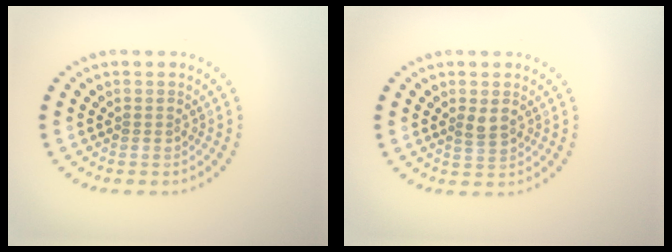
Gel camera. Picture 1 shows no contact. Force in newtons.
{"total": 1.5, "press": 1.4, "slide": 0.5}